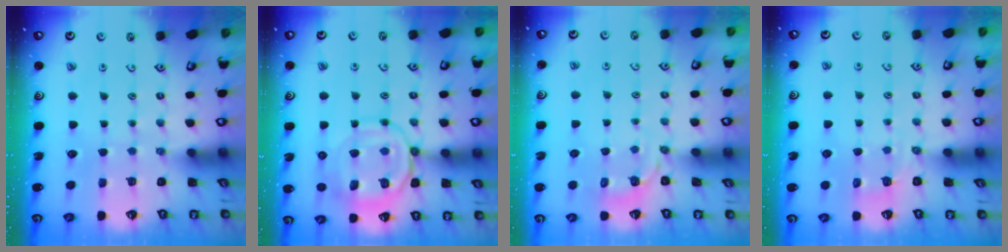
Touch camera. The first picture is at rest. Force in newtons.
{"total": 11.6, "press": 11.5, "slide": 1.1}
{"total": 3.5, "press": 2.6, "slide": 2.4}
{"total": 2.1, "press": 1.0, "slide": 1.9}